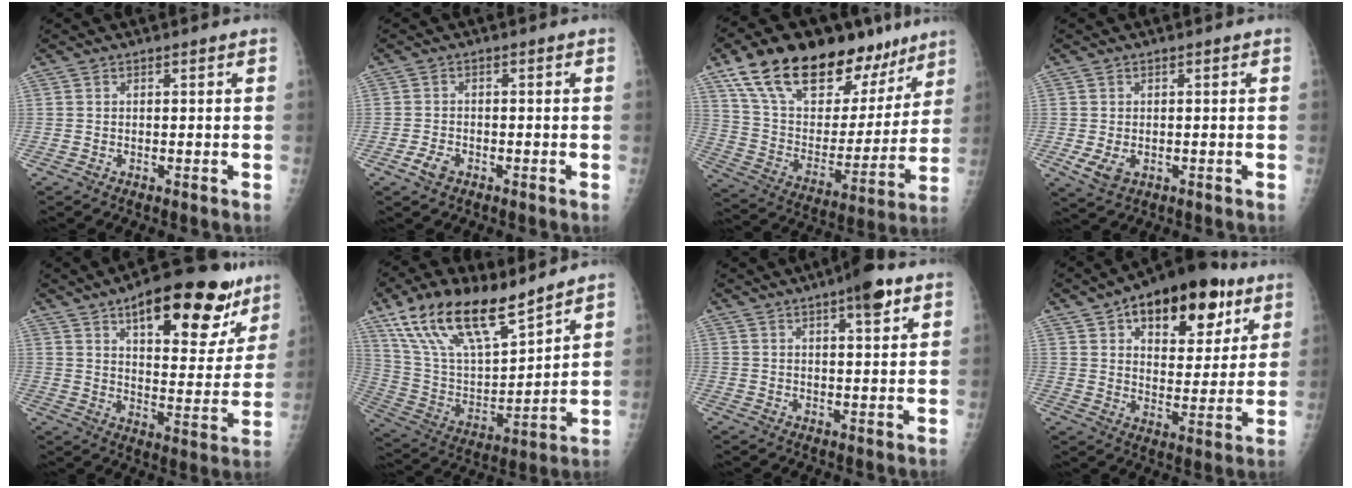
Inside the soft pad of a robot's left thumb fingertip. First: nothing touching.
{"total": 2.6, "force": [-1.4, 1.6, 1.5], "torque": [-0.030, 0.005, -0.024]}
{"total": 29.0, "force": [19.0, 13.9, 16.9], "torque": [-0.239, -0.033, 0.316]}
{"total": 3.4, "force": [-0.7, 2.3, 2.4], "torque": [-0.049, -0.008, -0.004]}
{"total": 22.9, "force": [13.9, 9.0, 15.8], "torque": [-0.173, -0.046, 0.204]}
{"total": 21.0, "force": [14.7, 7.3, 13.1], "torque": [-0.217, -0.055, 0.282]}
{"total": 7.0, "force": [4.0, 1.7, 5.5], "torque": [-0.075, -0.013, 0.057]}
{"total": 20.6, "force": [10.8, 10.9, 13.8], "torque": [-0.154, -0.026, 0.162]}